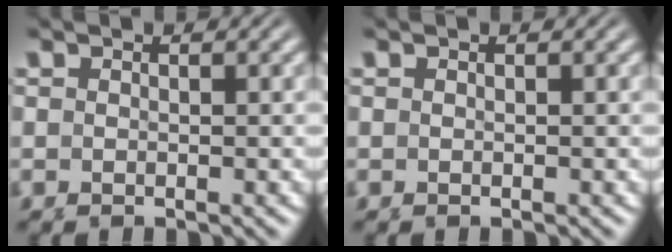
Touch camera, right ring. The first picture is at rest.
{"total": 0.0}